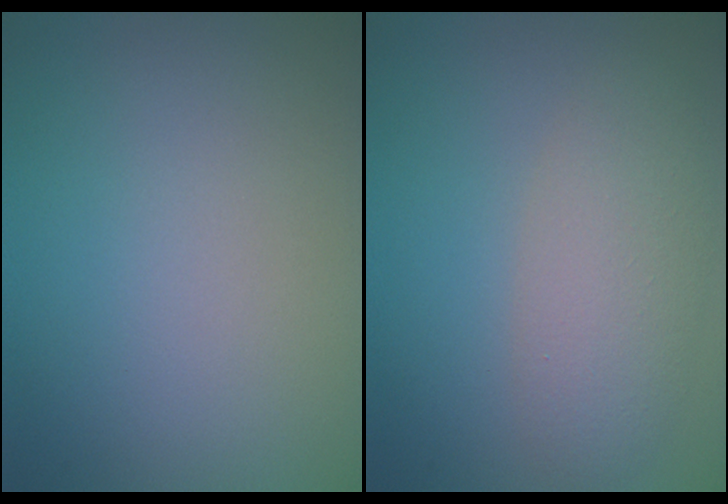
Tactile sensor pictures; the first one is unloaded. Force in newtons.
{"total": 3.7, "press": 3.7, "slide": 0.0}